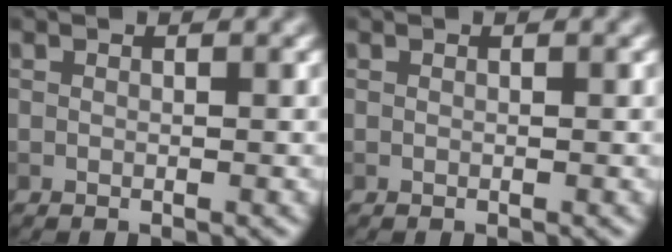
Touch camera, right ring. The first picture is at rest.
{"total": 0.0}